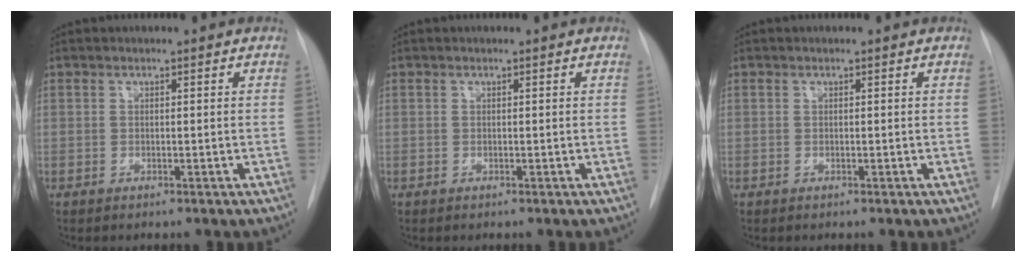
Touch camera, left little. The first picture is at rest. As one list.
[{"total": 0.0}, {"total": 0.0}]